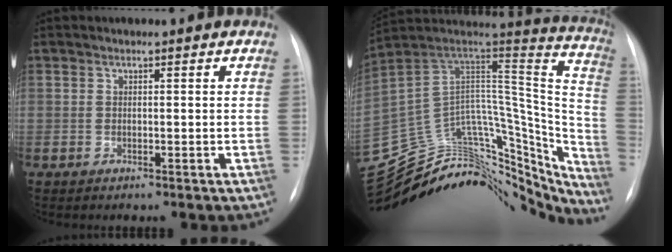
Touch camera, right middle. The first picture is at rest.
{"total": 39.5, "force": [-33.3, 15.7, 14.2], "torque": [-0.212, 0.037, -0.427]}